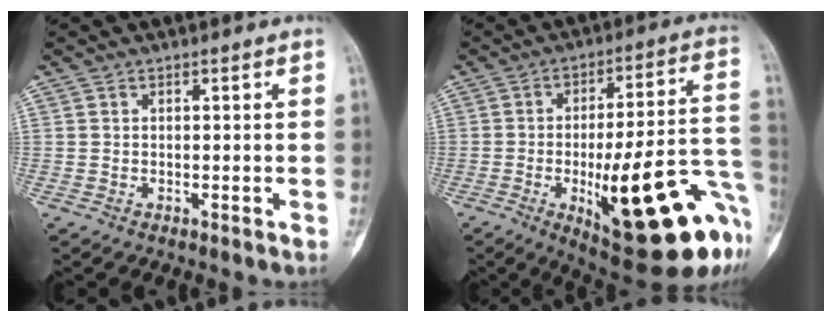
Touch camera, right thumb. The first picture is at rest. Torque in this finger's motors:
{"motor_torque": [0.44, 1.02, 1.70, -1.06, 0.24]}